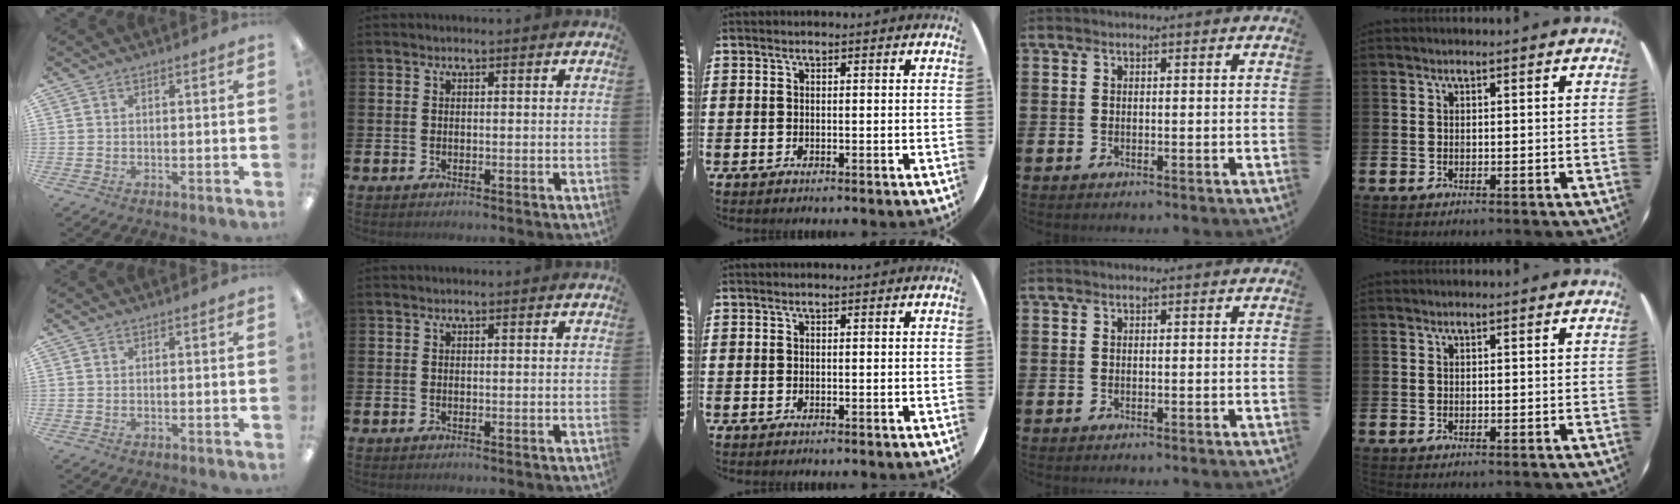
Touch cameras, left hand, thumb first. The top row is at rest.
{}